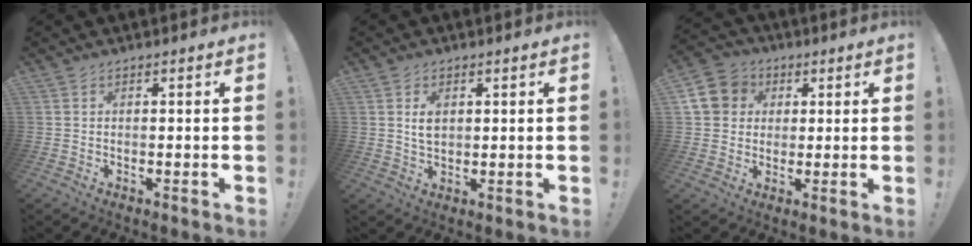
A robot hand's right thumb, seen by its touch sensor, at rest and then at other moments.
{"total": 3.9, "force": [1.1, 2.6, 2.7], "torque": [-0.036, -0.003, 0.017]}
{"total": 10.2, "force": [2.1, 9.2, 3.7], "torque": [-0.060, 0.005, 0.047]}